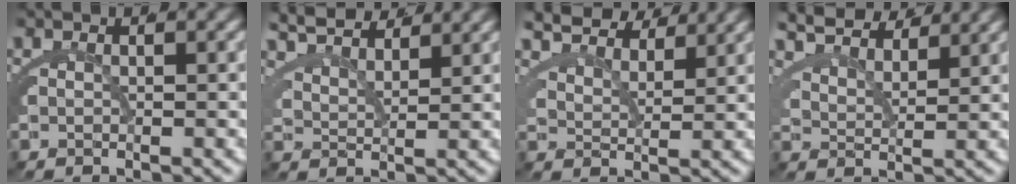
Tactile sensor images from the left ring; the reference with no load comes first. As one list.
[{"total": 4.3, "force": [4.0, 0.2, 1.5], "torque": [-0.024, 0.005, 0.073]}, {"total": 6.0, "force": [5.2, 1.4, 2.5], "torque": [-0.031, 0.014, 0.084]}, {"total": 5.4, "force": [4.8, 1.0, 2.3], "torque": [-0.031, 0.012, 0.080]}]